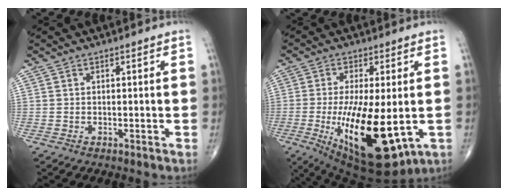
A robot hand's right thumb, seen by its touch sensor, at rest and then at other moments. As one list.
[{"total": 19.2, "force": [-3.6, 7.0, 17.5], "torque": [-0.310, -0.032, -0.035]}]